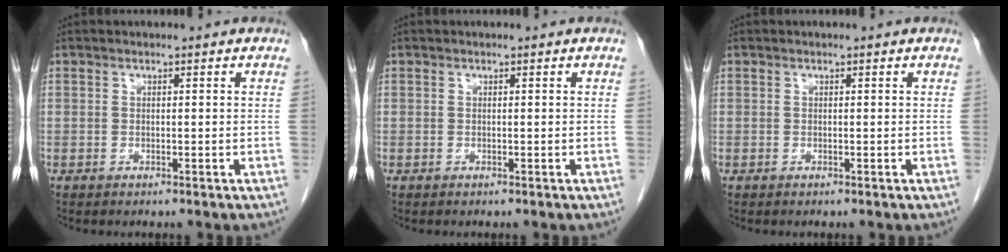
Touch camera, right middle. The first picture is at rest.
{"total": 0.0}
{"total": 0.0}